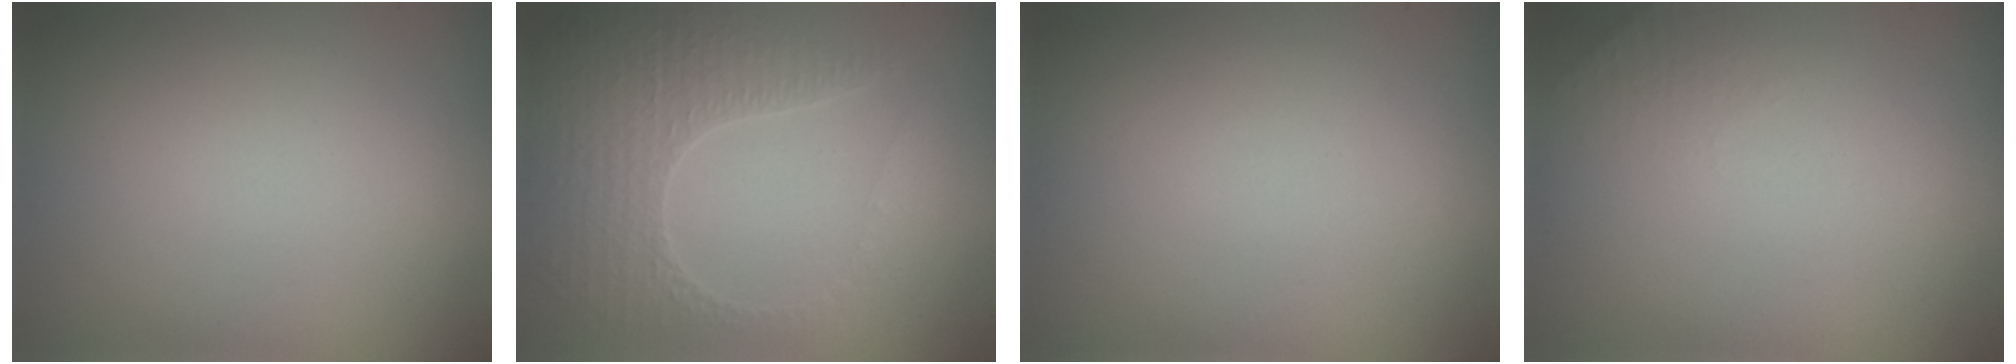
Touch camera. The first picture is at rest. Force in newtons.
{"total": 3.4, "press": 3.2, "slide": 1.1}
{"total": 0.0}
{"total": 1.0, "press": 0.9, "slide": 0.3}